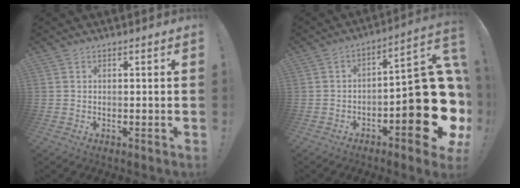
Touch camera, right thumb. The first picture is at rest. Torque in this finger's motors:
{"motor_torque": [2.57, 2.44, 1.53, -1.24, 0.45]}